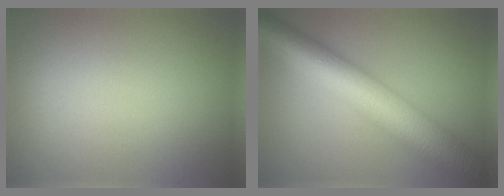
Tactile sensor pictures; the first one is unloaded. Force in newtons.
{"total": 10.9, "press": 10.9, "slide": 0.4}